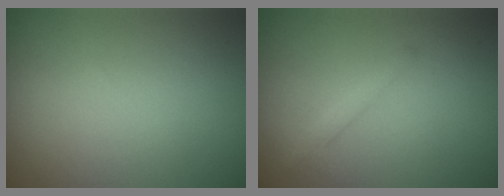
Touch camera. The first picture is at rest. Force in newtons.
{"total": 1.4, "press": 1.4, "slide": 0.0}